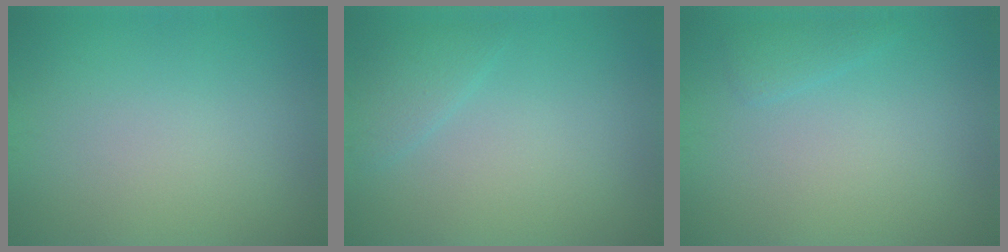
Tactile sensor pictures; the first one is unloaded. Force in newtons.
{"total": 1.5, "press": 1.5, "slide": 0.1}
{"total": 1.1, "press": 1.1, "slide": 0.1}